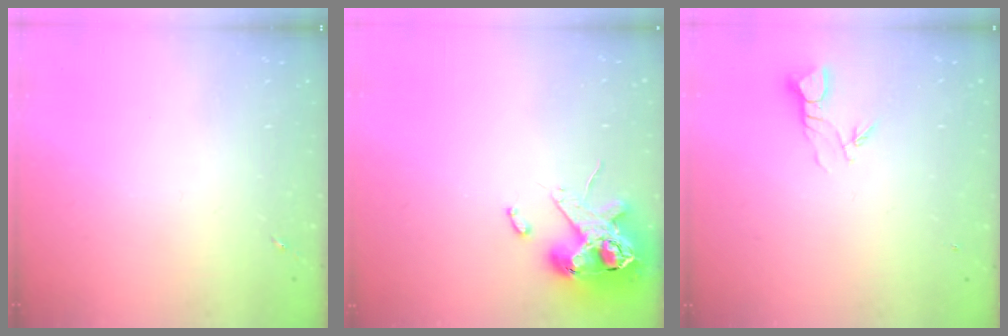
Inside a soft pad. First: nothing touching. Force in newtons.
{"total": 12.3, "press": 12.1, "slide": 1.9}
{"total": 3.8, "press": 3.8, "slide": 0.3}